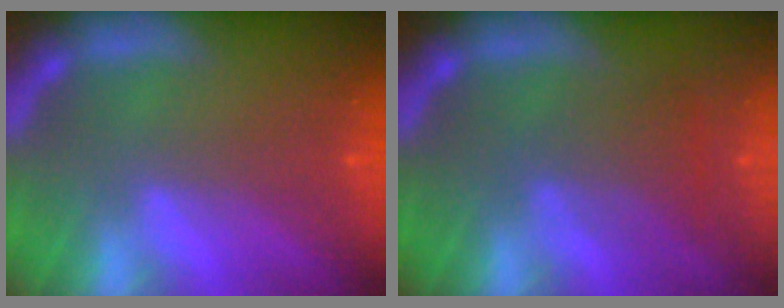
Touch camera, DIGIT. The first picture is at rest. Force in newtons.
{"total": 3.0}